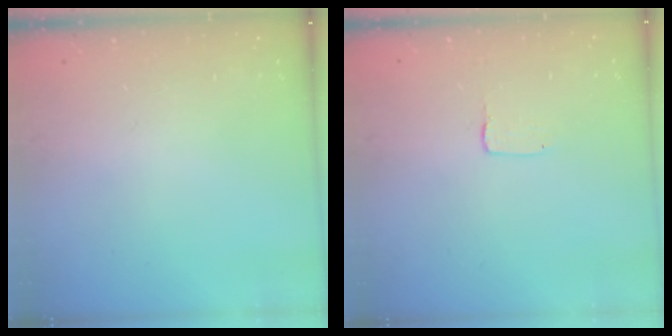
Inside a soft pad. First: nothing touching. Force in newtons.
{"total": 1.0, "press": 1.0, "slide": 0.1}